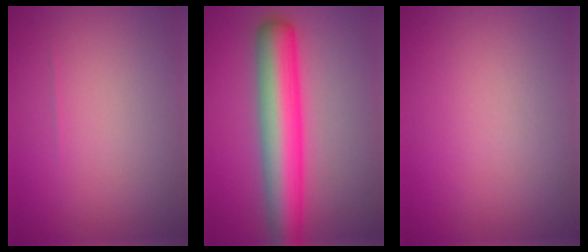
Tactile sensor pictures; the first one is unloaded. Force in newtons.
{"total": 8.7, "press": 8.7, "slide": 0.2}
{"total": 0.0}